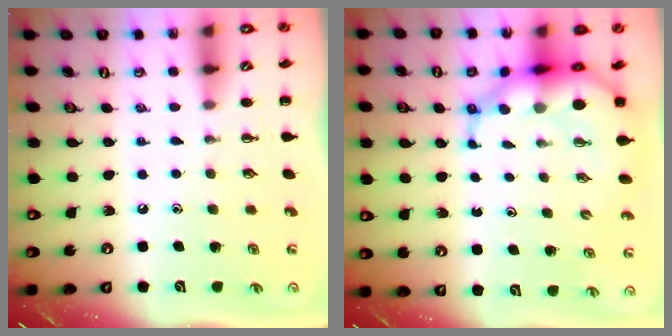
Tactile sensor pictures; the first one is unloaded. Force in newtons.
{"total": 9.3, "press": 8.9, "slide": 2.6}